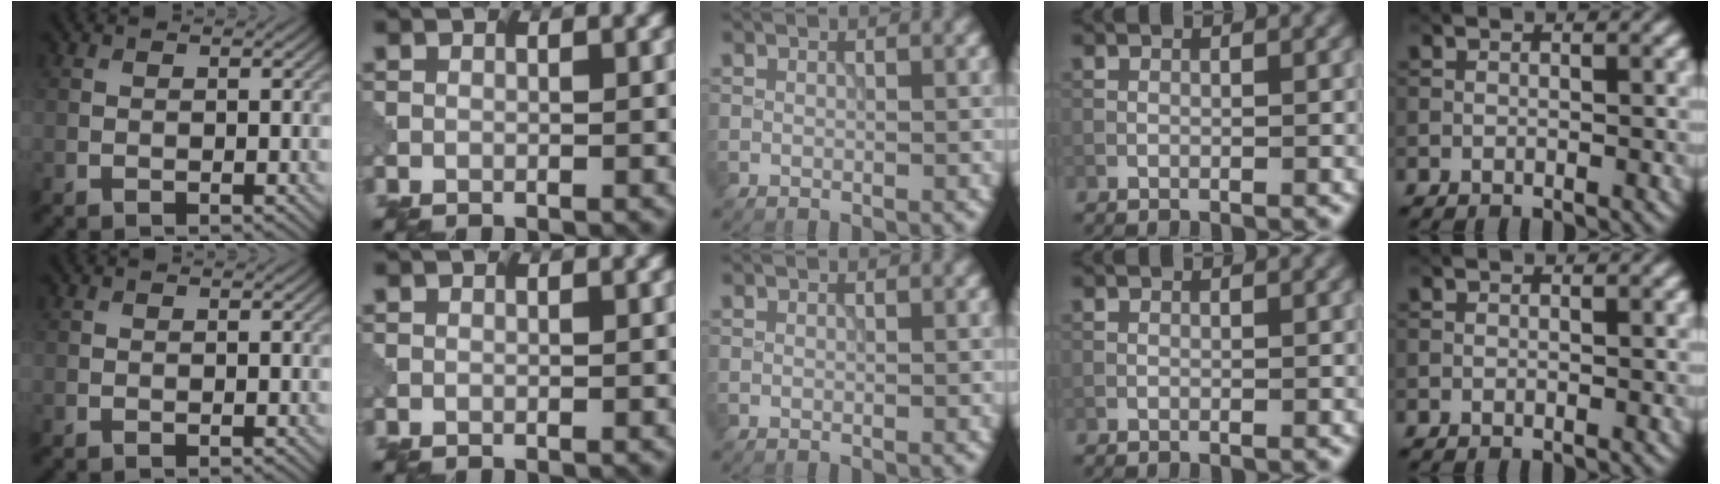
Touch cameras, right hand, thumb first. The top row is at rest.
{}